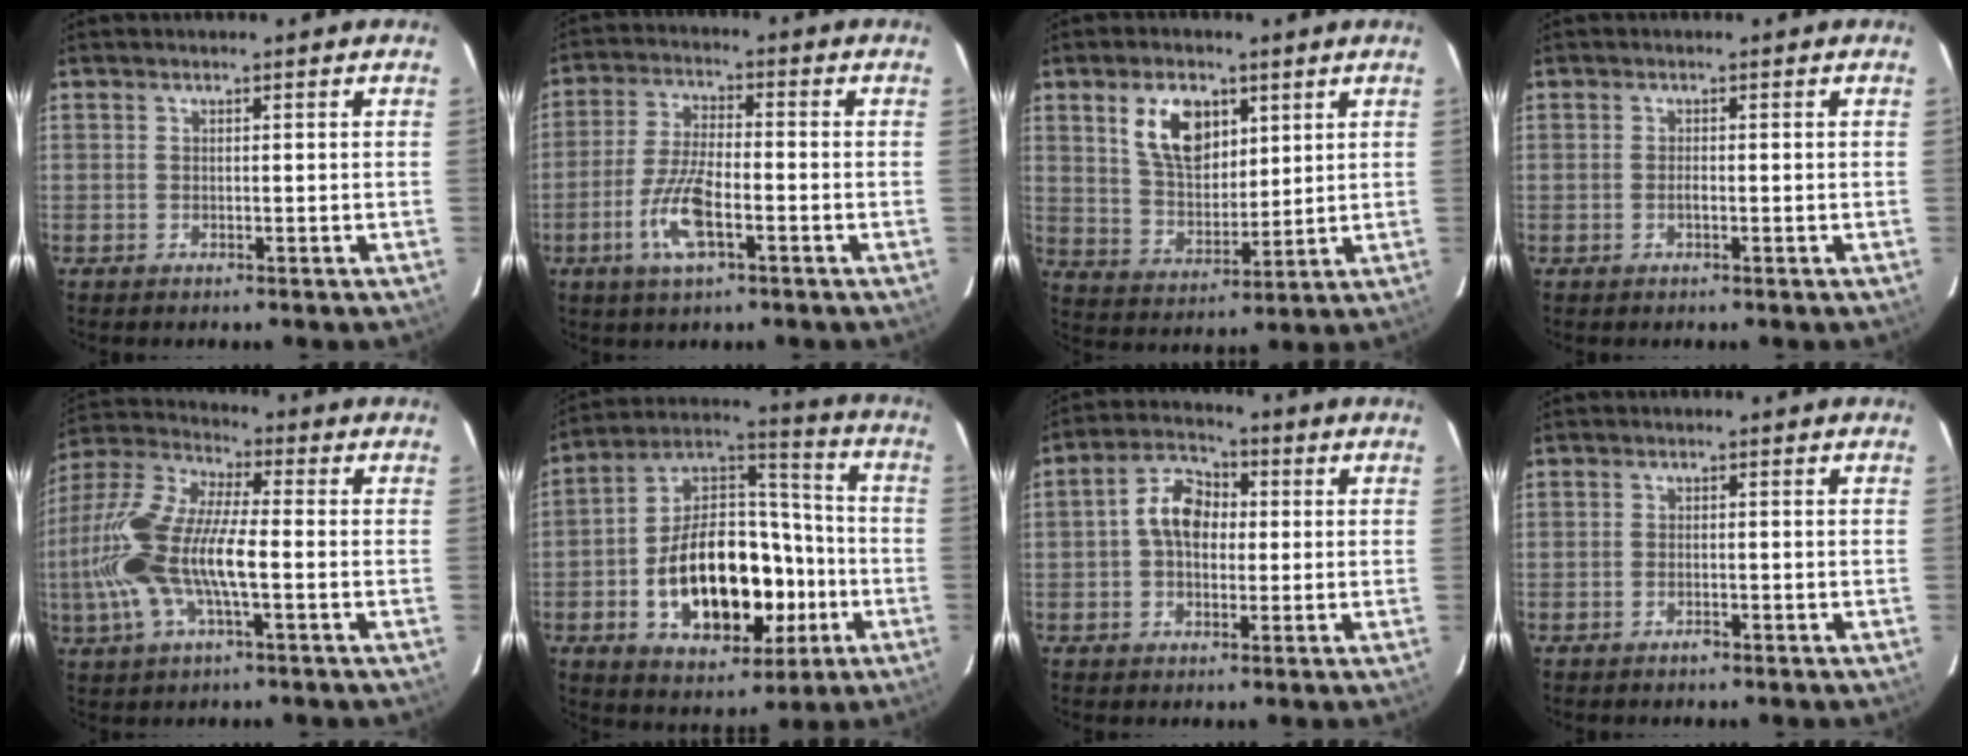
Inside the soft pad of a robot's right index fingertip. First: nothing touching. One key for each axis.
{"total": 9.4, "fx": -4.0, "fy": 2.8, "fz": 8.0, "tx": -0.171, "ty": -0.003, "tz": -0.078}
{"total": 10.8, "fx": 4.8, "fy": 6.3, "fz": 7.3, "tx": -0.134, "ty": 0.013, "tz": 0.099}
{"total": 0.9, "fx": -0.4, "fy": 0.3, "fz": 0.8, "tx": -0.016, "ty": 0.002, "tz": -0.008}
{"total": 17.7, "fx": -2.9, "fy": 5.9, "fz": 16.4, "tx": -0.339, "ty": 0.002, "tz": -0.063}
{"total": 23.0, "fx": -6.3, "fy": 13.4, "fz": 17.5, "tx": -0.320, "ty": 0.041, "tz": -0.083}
{"total": 7.8, "fx": 0.4, "fy": 5.5, "fz": 5.5, "tx": -0.106, "ty": 0.027, "tz": 0.004}
{"total": 1.2, "fx": -0.9, "fy": 0.5, "fz": 0.6, "tx": -0.012, "ty": 0.001, "tz": -0.015}